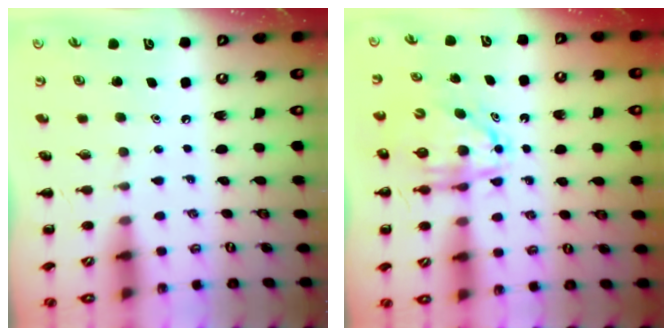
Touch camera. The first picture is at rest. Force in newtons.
{"total": 6.2, "press": 6.1, "slide": 1.0}